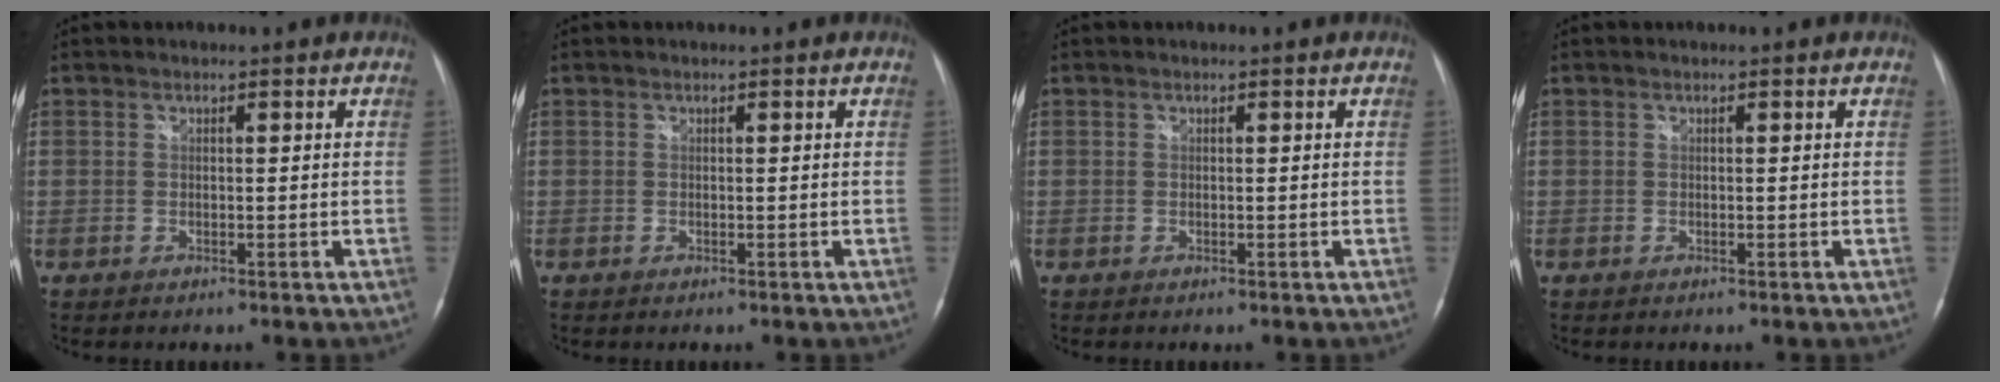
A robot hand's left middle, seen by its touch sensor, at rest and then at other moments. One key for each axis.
{"total": 0.0}
{"total": 0.0}
{"total": 0.0}